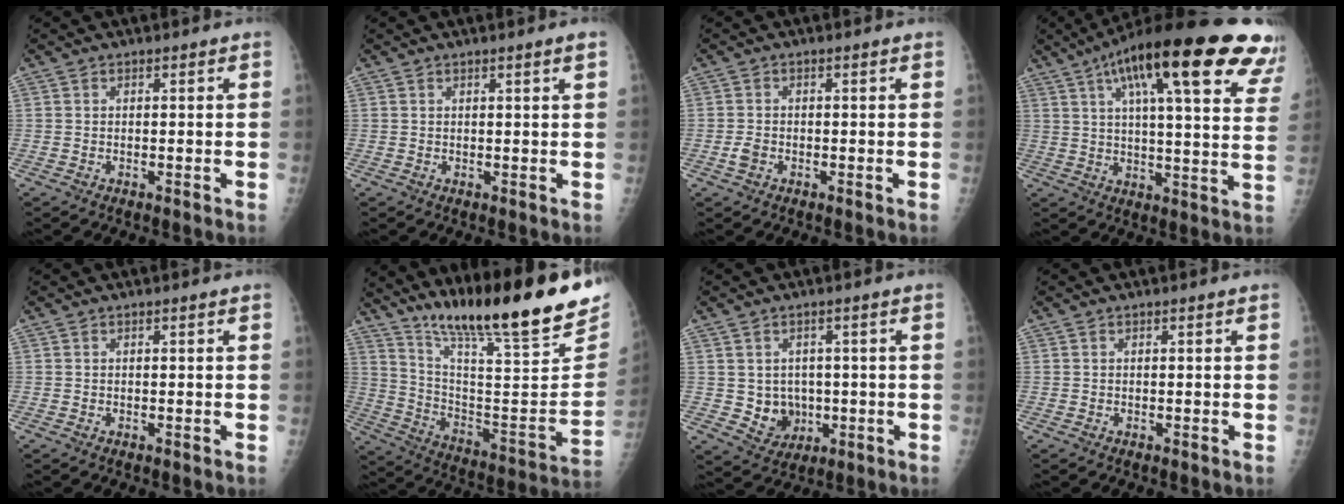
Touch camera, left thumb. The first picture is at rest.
{"total": 1.4, "force": [0.8, -0.4, 1.1], "torque": [-0.020, -0.006, 0.014]}
{"total": 1.8, "force": [-0.6, 1.2, 1.2], "torque": [-0.024, 0.006, -0.011]}
{"total": 29.7, "force": [16.4, 7.2, 23.7], "torque": [-0.301, -0.002, 0.224]}
{"total": 0.0}
{"total": 28.1, "force": [20.9, 4.3, 18.3], "torque": [-0.272, -0.103, 0.333]}
{"total": 6.0, "force": [-0.1, 5.4, 2.7], "torque": [-0.012, 0.000, 0.013]}
{"total": 0.0}